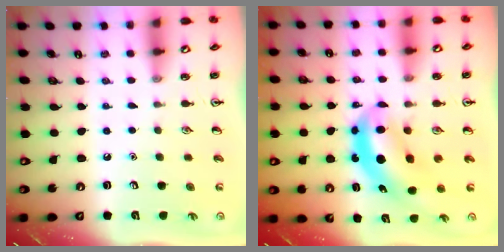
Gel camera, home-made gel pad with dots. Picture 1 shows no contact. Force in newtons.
{"total": 6.9, "press": 6.6, "slide": 1.9}